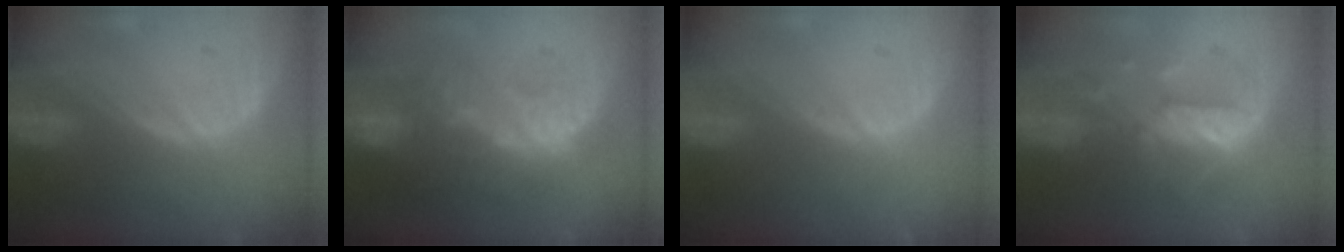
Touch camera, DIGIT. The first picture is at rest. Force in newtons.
{"total": 10.4, "press": 9.5, "slide": 4.3}
{"total": 0.0}
{"total": 8.0, "press": 7.4, "slide": 3.0}